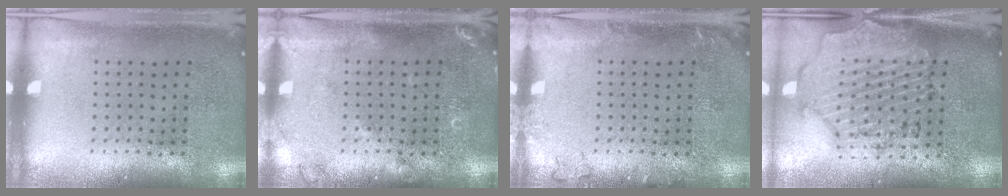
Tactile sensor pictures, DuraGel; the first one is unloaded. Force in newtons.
{"total": 1.5, "press": 1.5, "slide": 0.3}
{"total": 1.1, "press": 1.0, "slide": 0.3}
{"total": 1.7, "press": 1.7, "slide": 0.3}